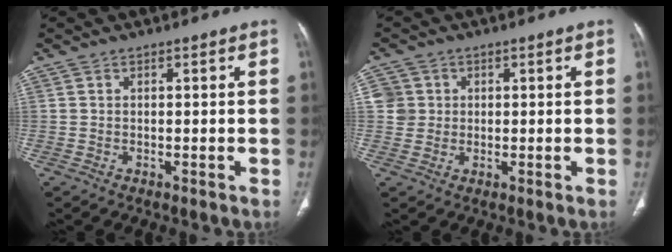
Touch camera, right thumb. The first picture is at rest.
{"total": 3.9, "force": [0.7, 3.8, 0.3], "torque": [0.019, 0.002, 0.012]}